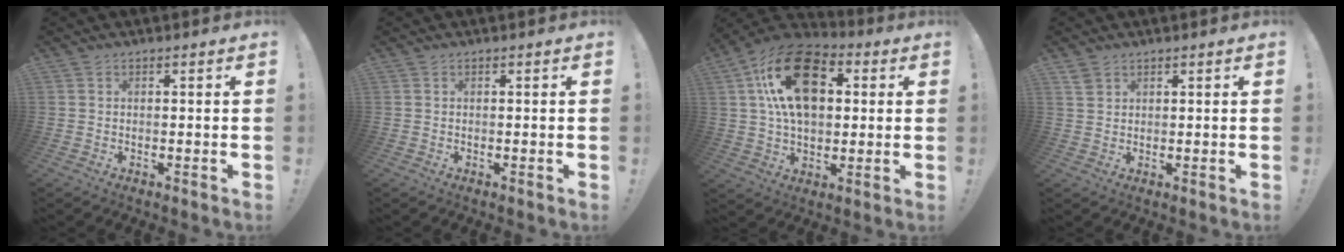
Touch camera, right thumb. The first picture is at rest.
{"total": 0.0}
{"total": 21.4, "force": [6.0, 13.9, 15.2], "torque": [-0.263, -0.008, 0.105]}
{"total": 2.5, "force": [1.8, 1.5, 1.0], "torque": [-0.022, -0.004, 0.035]}